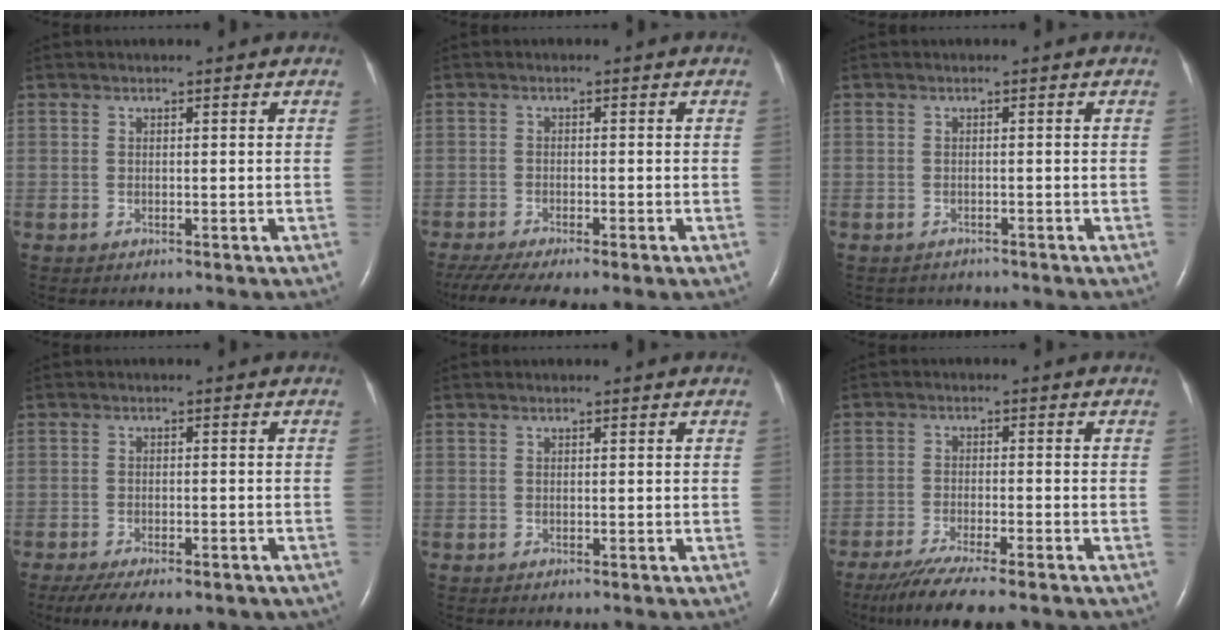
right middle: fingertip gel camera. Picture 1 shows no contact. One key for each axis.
{"total": 9.5, "fx": -7.1, "fy": 1.8, "fz": 6.1, "tx": -0.108, "ty": -0.013, "tz": -0.113}
{"total": 2.6, "fx": -2.4, "fy": 1.0, "fz": 0.2, "tx": -0.008, "ty": -0.004, "tz": -0.029}
{"total": 12.2, "fx": -8.8, "fy": 4.6, "fz": 7.0, "tx": -0.122, "ty": -0.009, "tz": -0.119}
{"total": 0.0}
{"total": 10.9, "fx": -8.9, "fy": 0.8, "fz": 6.2, "tx": -0.101, "ty": -0.027, "tz": -0.139}